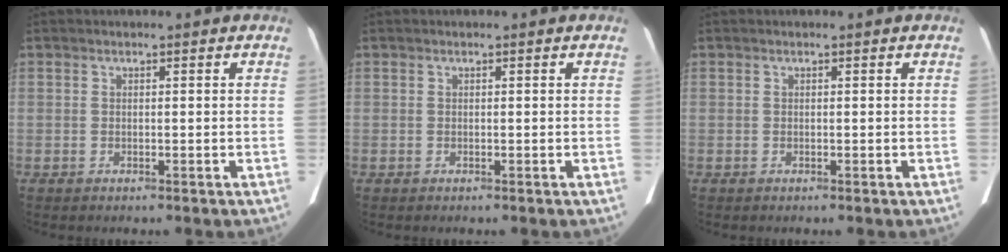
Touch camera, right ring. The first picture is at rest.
{"total": 0.0}
{"total": 0.0}